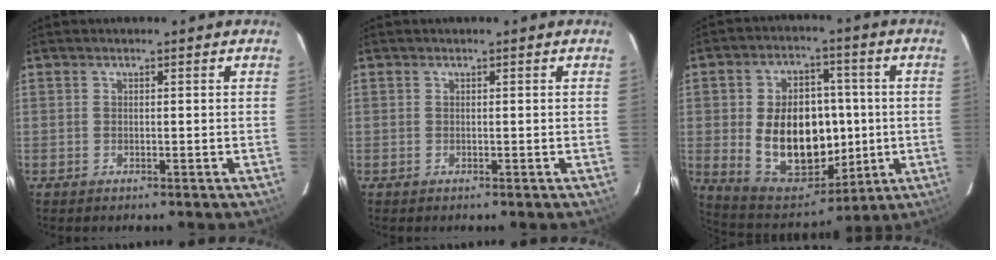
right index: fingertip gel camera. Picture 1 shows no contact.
{"total": 0.0}
{"total": 18.8, "force": [-1.1, 12.8, 13.7], "torque": [-0.264, 0.012, 0.014]}